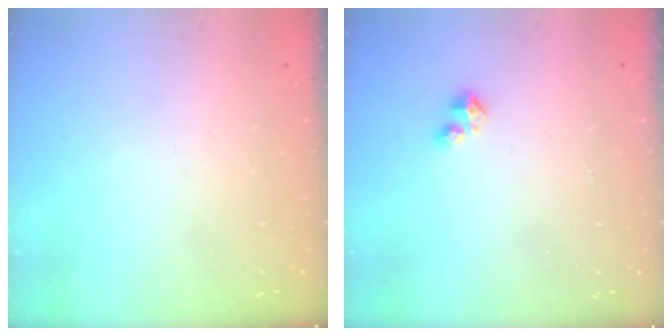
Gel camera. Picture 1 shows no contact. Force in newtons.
{"total": 2.1, "press": 2.1, "slide": 0.2}